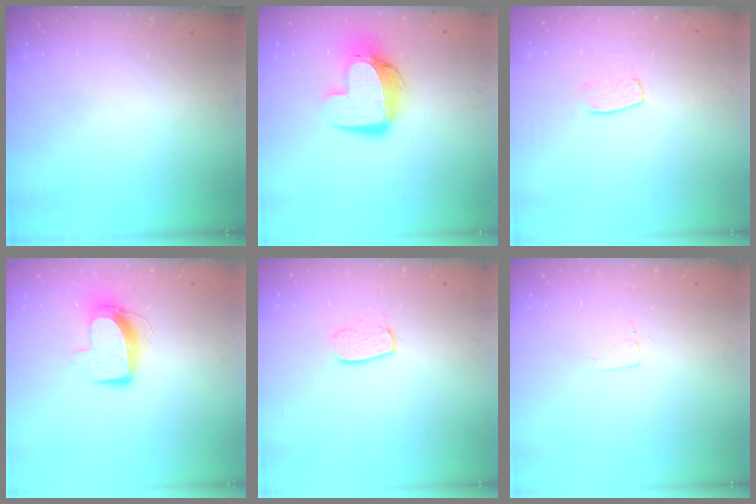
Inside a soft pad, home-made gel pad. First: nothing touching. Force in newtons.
{"total": 12.9, "press": 12.9, "slide": 1.1}
{"total": 4.8, "press": 4.8, "slide": 0.3}
{"total": 10.2, "press": 10.2, "slide": 0.8}
{"total": 6.3, "press": 6.3, "slide": 0.2}
{"total": 4.3, "press": 4.3, "slide": 0.3}